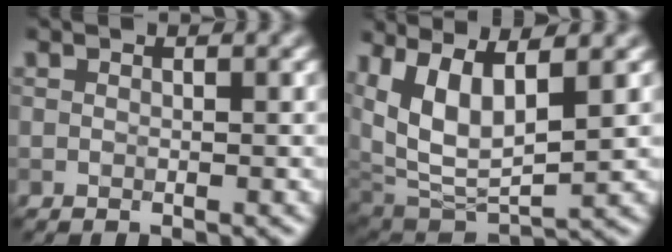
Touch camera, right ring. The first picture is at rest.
{"total": 7.3, "force": [3.2, 3.3, 5.7], "torque": [-0.120, -0.008, 0.065]}